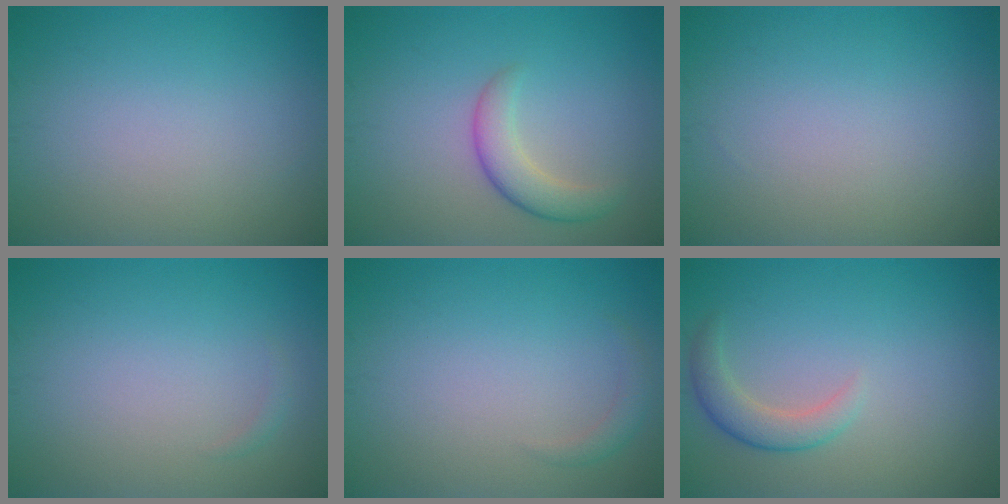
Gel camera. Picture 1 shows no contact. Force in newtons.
{"total": 3.0, "press": 3.0, "slide": 0.1}
{"total": 0.0}
{"total": 0.5, "press": 0.5, "slide": 0.0}
{"total": 1.2, "press": 1.2, "slide": 0.2}
{"total": 2.5, "press": 2.5, "slide": 0.3}